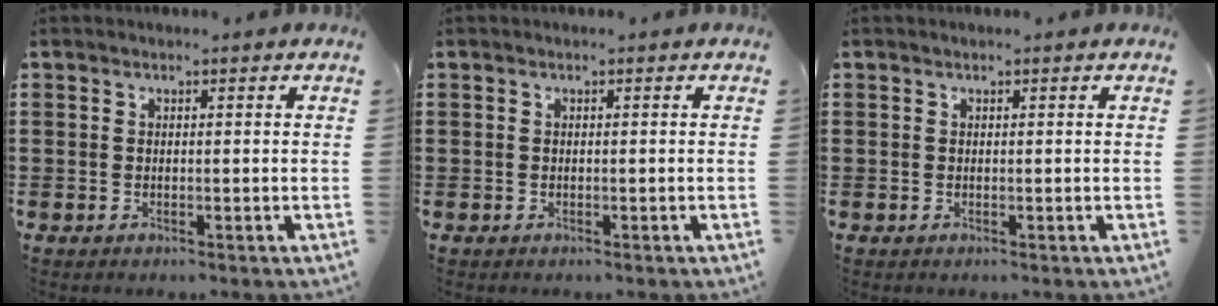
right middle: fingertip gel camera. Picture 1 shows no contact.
{"total": 0.0}
{"total": 0.0}